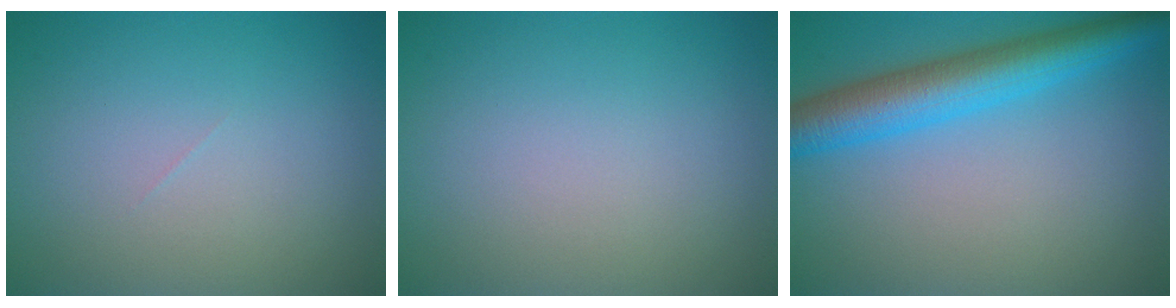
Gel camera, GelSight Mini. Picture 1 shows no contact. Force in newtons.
{"total": 0.0}
{"total": 6.5, "press": 6.5, "slide": 0.3}